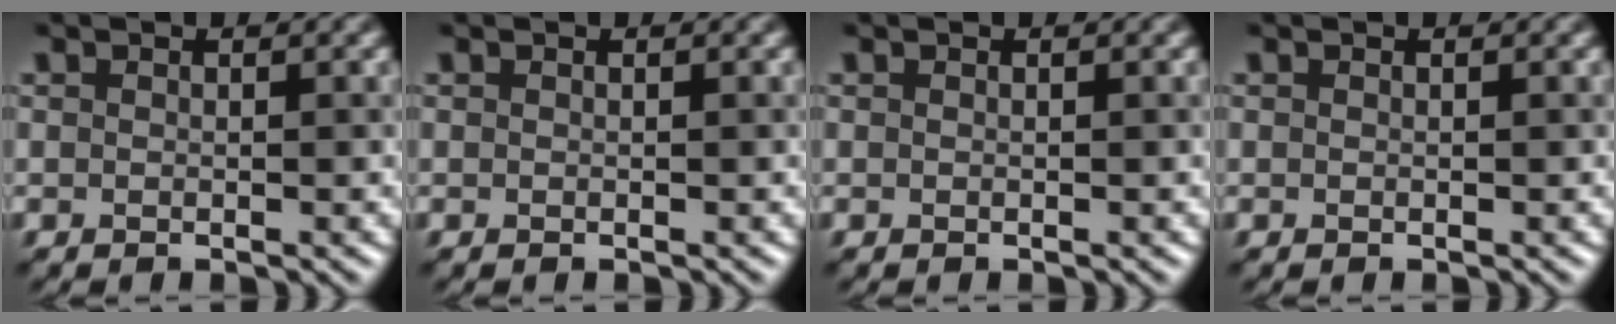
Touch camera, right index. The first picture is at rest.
{"total": 0.0}
{"total": 0.0}
{"total": 0.0}